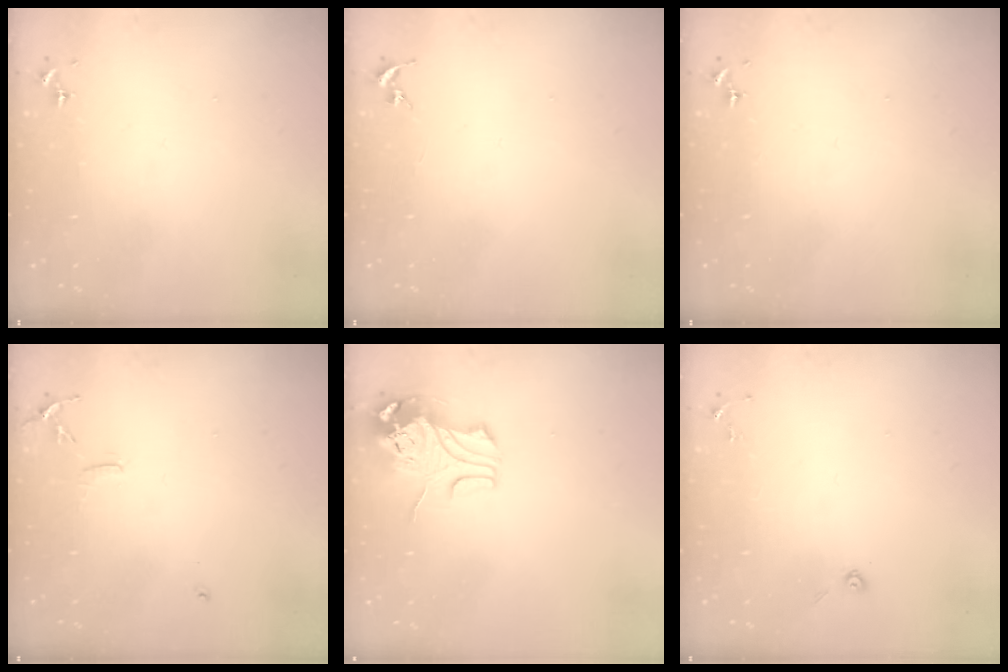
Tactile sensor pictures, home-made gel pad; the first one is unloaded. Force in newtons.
{"total": 0.0}
{"total": 0.0}
{"total": 6.2, "press": 6.1, "slide": 0.7}
{"total": 9.8, "press": 9.7, "slide": 1.4}
{"total": 3.9, "press": 3.8, "slide": 0.9}